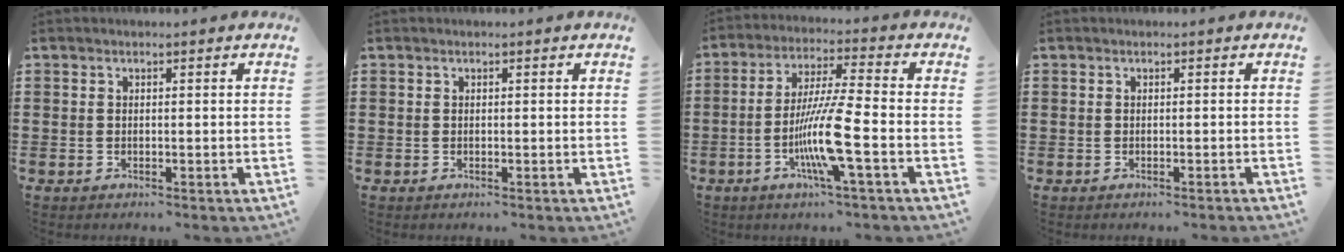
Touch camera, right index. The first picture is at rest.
{"total": 0.0}
{"total": 10.1, "force": [-3.4, 0.3, 9.5], "torque": [-0.191, -0.014, -0.071]}
{"total": 0.5, "force": [-0.4, -0.2, 0.3], "torque": [-0.005, -0.004, -0.008]}